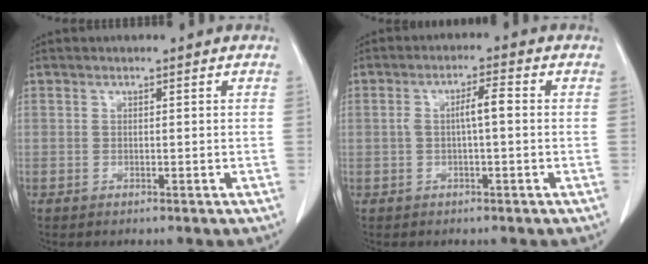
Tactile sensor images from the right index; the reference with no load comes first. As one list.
[{"total": 3.6, "force": [-0.2, 0.6, 3.5], "torque": [-0.063, 0.013, -0.001]}]